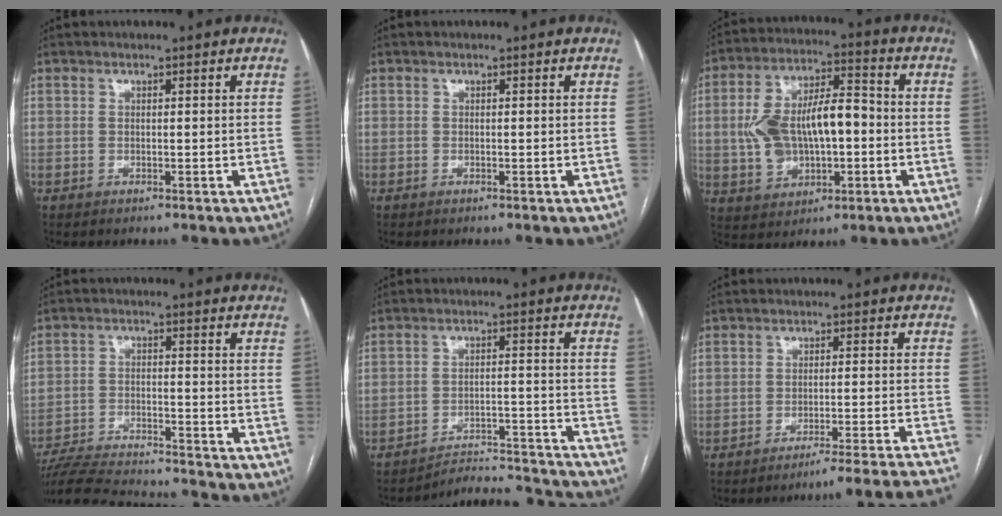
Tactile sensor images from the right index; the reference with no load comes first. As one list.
[{"total": 0.0}, {"total": 14.0, "force": [-0.9, 6.6, 12.3], "torque": [-0.239, 0.033, -0.005]}, {"total": 15.7, "force": [-14.8, 1.8, 4.9], "torque": [-0.094, -0.006, -0.229]}, {"total": 16.0, "force": [-15.9, -0.2, 1.4], "torque": [-0.001, 0.023, -0.212]}, {"total": 17.3, "force": [-16.2, -2.9, 5.2], "torque": [-0.016, -0.021, -0.204]}]